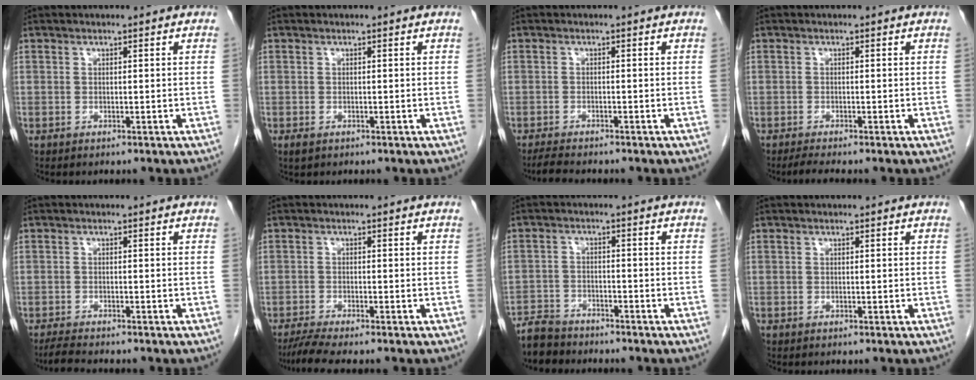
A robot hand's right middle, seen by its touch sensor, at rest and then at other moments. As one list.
[{"total": 0.9, "force": [-0.4, 0.5, 0.6], "torque": [-0.012, -0.001, -0.001]}, {"total": 3.5, "force": [-3.1, 0.3, 1.5], "torque": [-0.034, -0.014, -0.049]}, {"total": 1.9, "force": [-1.6, -0.3, 0.9], "torque": [-0.025, -0.006, -0.032]}, {"total": 3.4, "force": [-3.1, 0.0, 1.5], "torque": [-0.035, -0.015, -0.052]}, {"total": 4.1, "force": [-3.4, -0.4, 2.2], "torque": [-0.046, -0.014, -0.064]}, {"total": 5.3, "force": [-5.0, 1.7, 0.5], "torque": [-0.012, -0.010, -0.094]}, {"total": 0.0}]